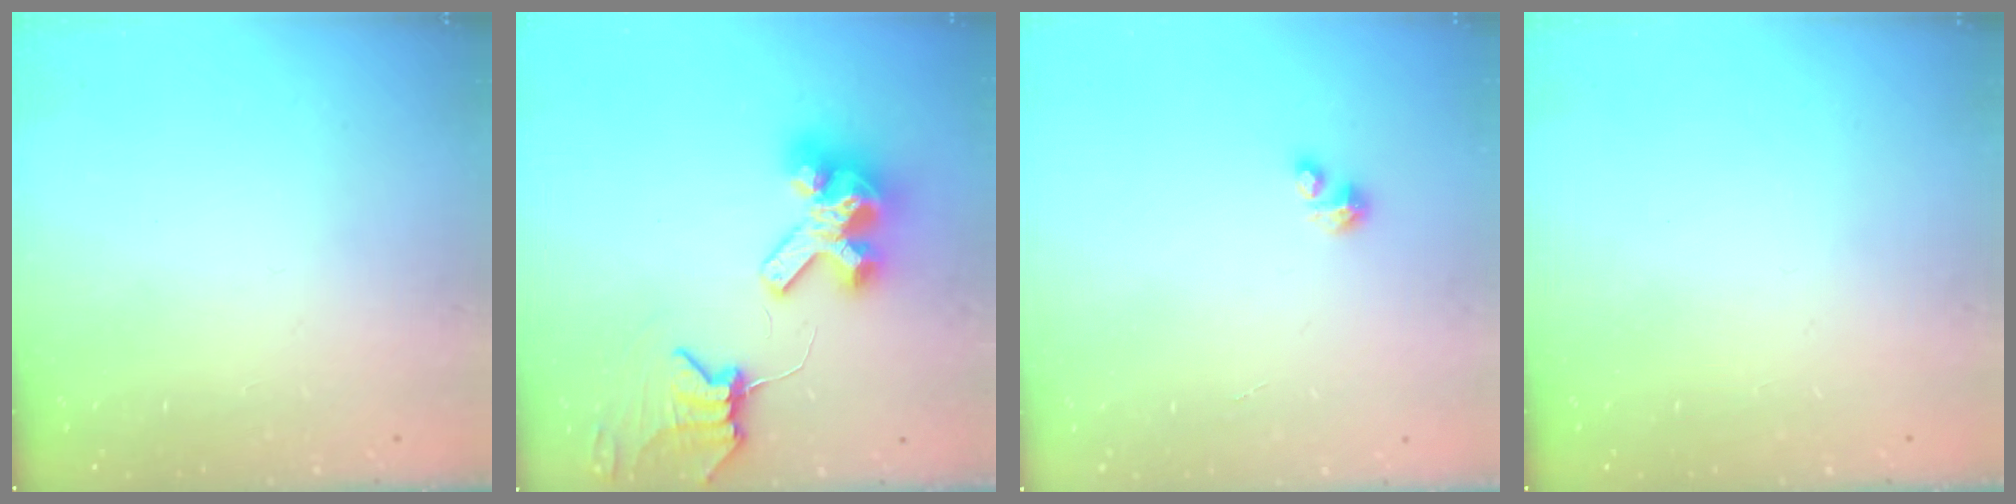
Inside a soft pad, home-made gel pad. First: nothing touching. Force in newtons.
{"total": 10.6, "press": 10.5, "slide": 1.4}
{"total": 0.9, "press": 0.9, "slide": 0.3}
{"total": 0.0}